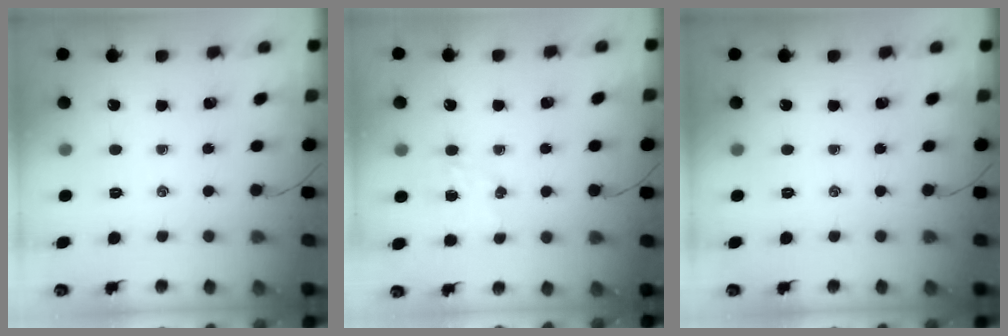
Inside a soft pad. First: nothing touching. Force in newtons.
{"total": 4.6, "press": 4.4, "slide": 1.2}
{"total": 0.0}